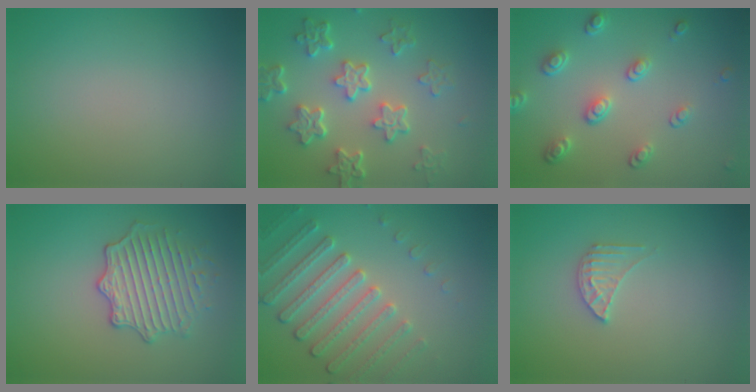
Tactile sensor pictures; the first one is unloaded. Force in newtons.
{"total": 5.8, "press": 4.4, "slide": 3.8}
{"total": 3.7, "press": 2.9, "slide": 2.2}
{"total": 4.0, "press": 3.5, "slide": 1.8}
{"total": 4.0, "press": 3.8, "slide": 1.4}
{"total": 1.7, "press": 1.7, "slide": 0.1}